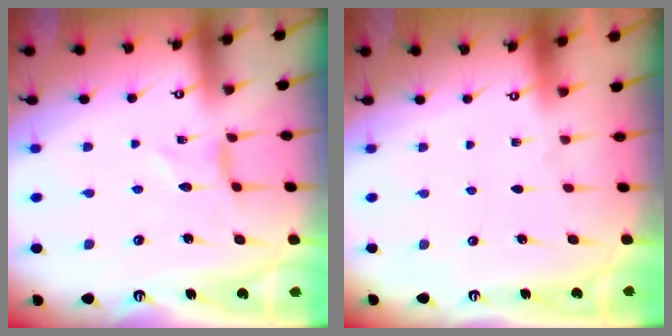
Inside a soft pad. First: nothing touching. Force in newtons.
{"total": 0.0}